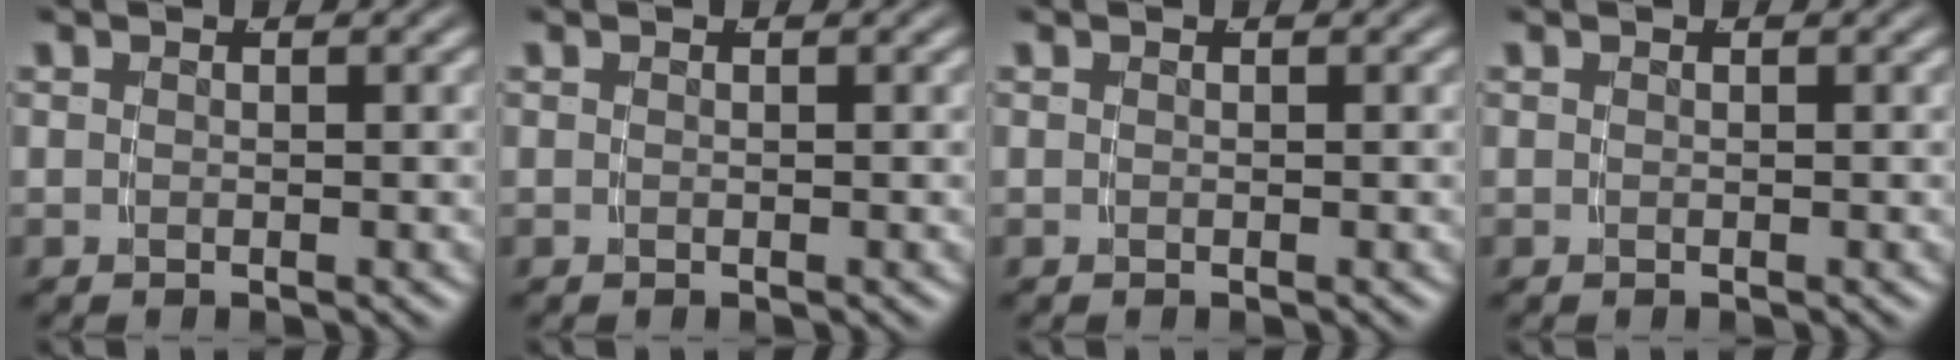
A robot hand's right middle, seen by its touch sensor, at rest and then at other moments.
{"total": 0.0}
{"total": 0.0}
{"total": 0.0}